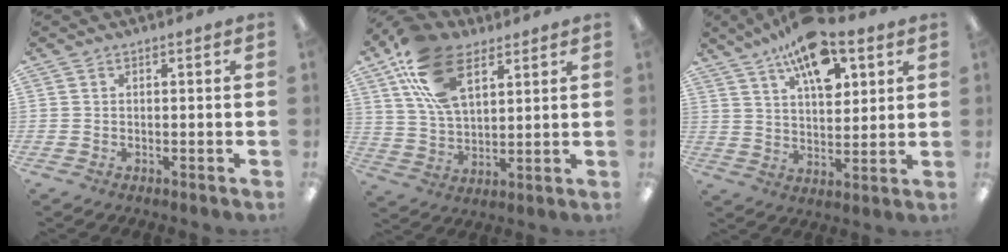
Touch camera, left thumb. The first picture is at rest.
{"total": 17.4, "force": [9.1, 9.5, 11.4], "torque": [-0.228, -0.017, 0.166]}
{"total": 15.4, "force": [9.3, 6.9, 10.1], "torque": [-0.157, -0.037, 0.158]}